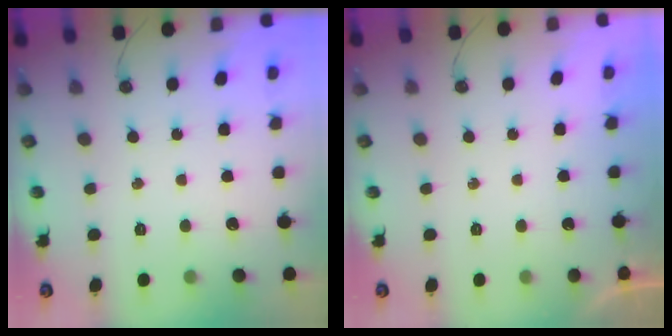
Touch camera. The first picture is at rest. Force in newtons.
{"total": 0.0}